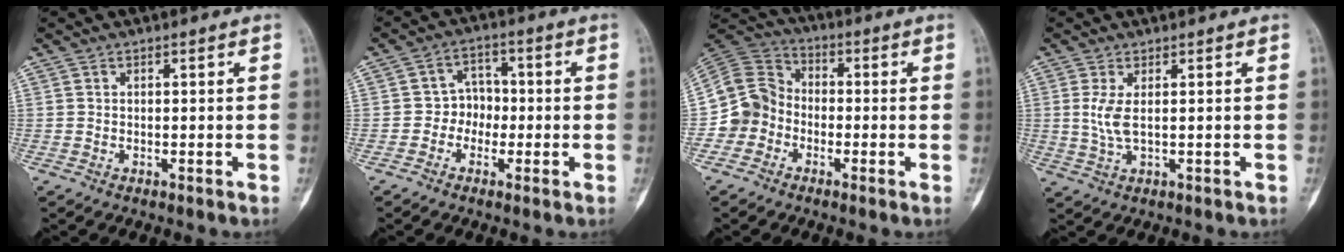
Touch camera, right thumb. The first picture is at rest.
{"total": 5.2, "force": [-1.1, 4.5, 2.3], "torque": [0.003, 0.020, -0.033]}
{"total": 9.3, "force": [-3.1, 8.5, 2.1], "torque": [-0.019, 0.045, -0.072]}
{"total": 3.4, "force": [0.7, 1.4, 3.1], "torque": [-0.084, -0.007, 0.019]}